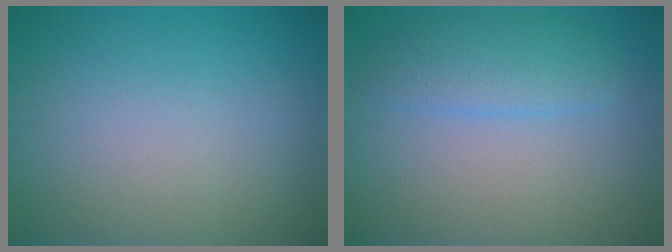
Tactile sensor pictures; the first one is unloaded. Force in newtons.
{"total": 2.9, "press": 2.9, "slide": 0.2}